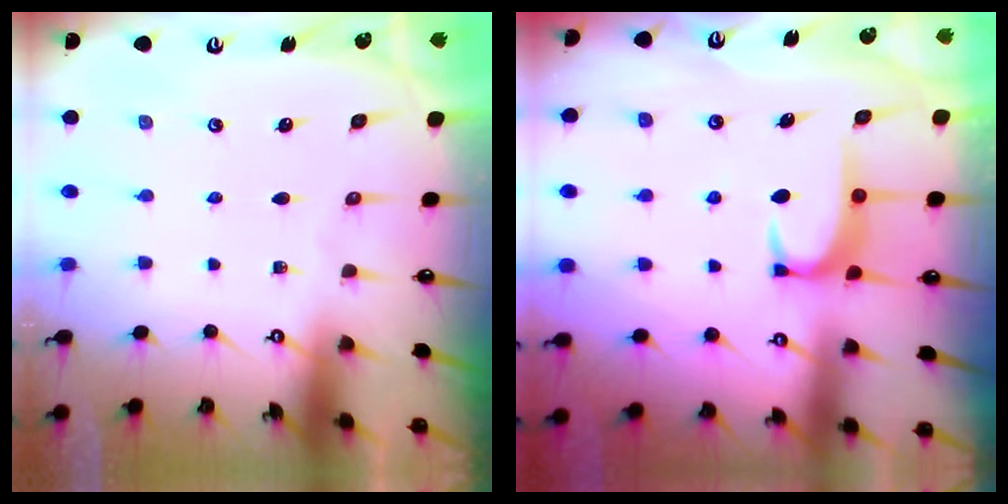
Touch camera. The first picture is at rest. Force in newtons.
{"total": 2.8, "press": 2.8, "slide": 0.4}